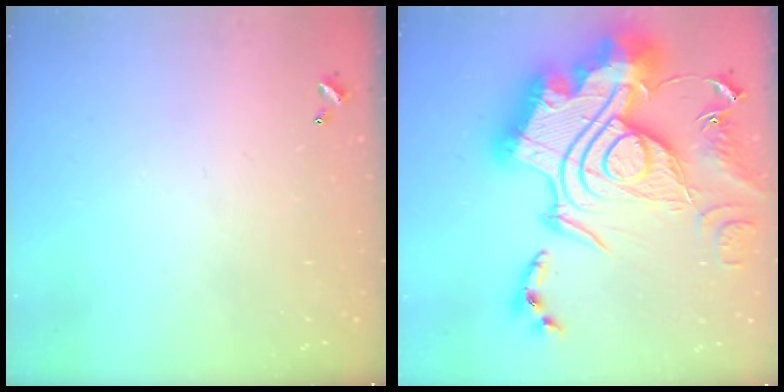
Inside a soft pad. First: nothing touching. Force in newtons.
{"total": 0.8, "press": 0.8, "slide": 0.0}